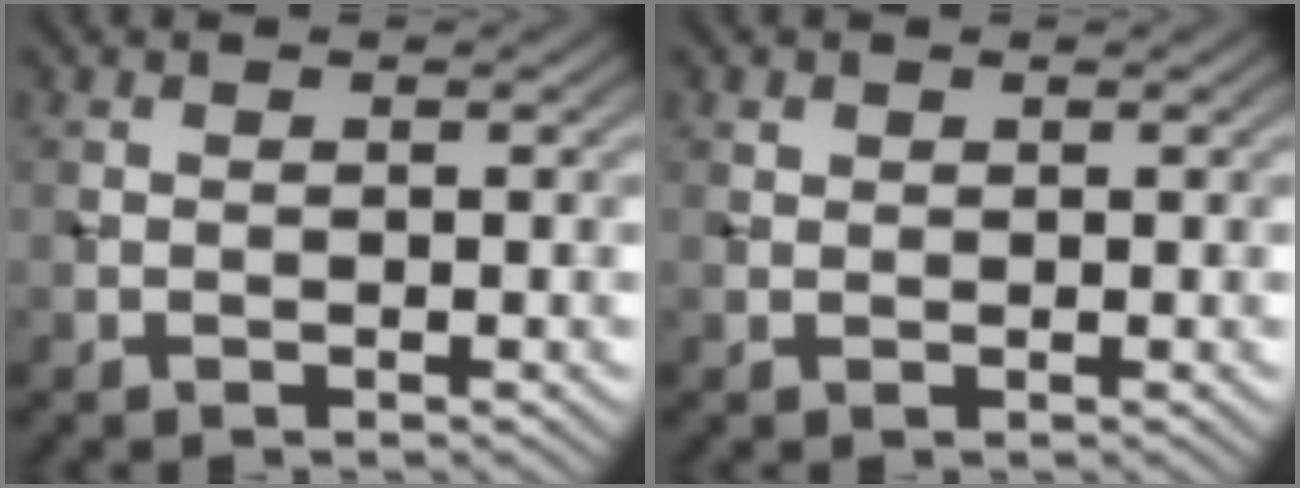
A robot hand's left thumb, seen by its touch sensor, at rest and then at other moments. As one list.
[{"total": 0.6, "force": [0.4, 0.4, 0.2], "torque": [-0.003, -0.002, 0.009]}]